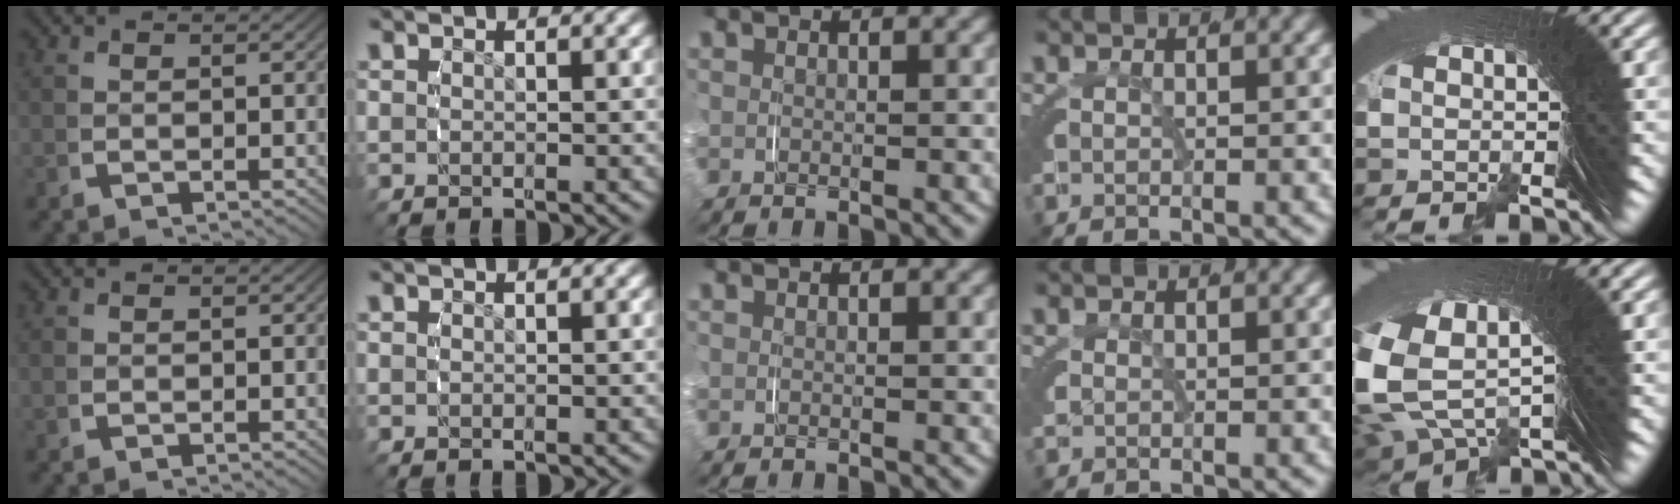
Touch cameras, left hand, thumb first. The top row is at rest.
{"ring": {"total": 0.5, "force": [0.1, 0.5, 0.2], "torque": [-0.010, -0.007, 0.008]}, "little": {"total": 11.4, "force": [3.1, 7.6, 8.0], "torque": [-0.177, -0.005, 0.050]}}